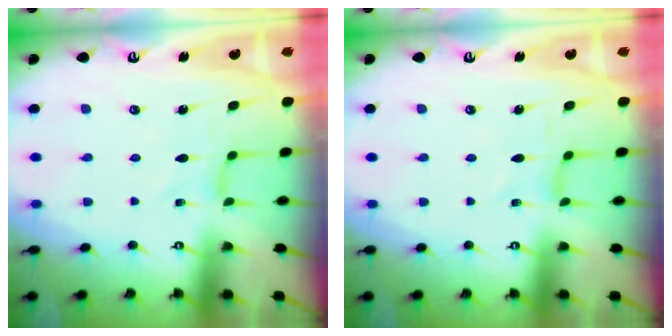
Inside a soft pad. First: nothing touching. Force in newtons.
{"total": 0.8, "press": 0.8, "slide": 0.2}